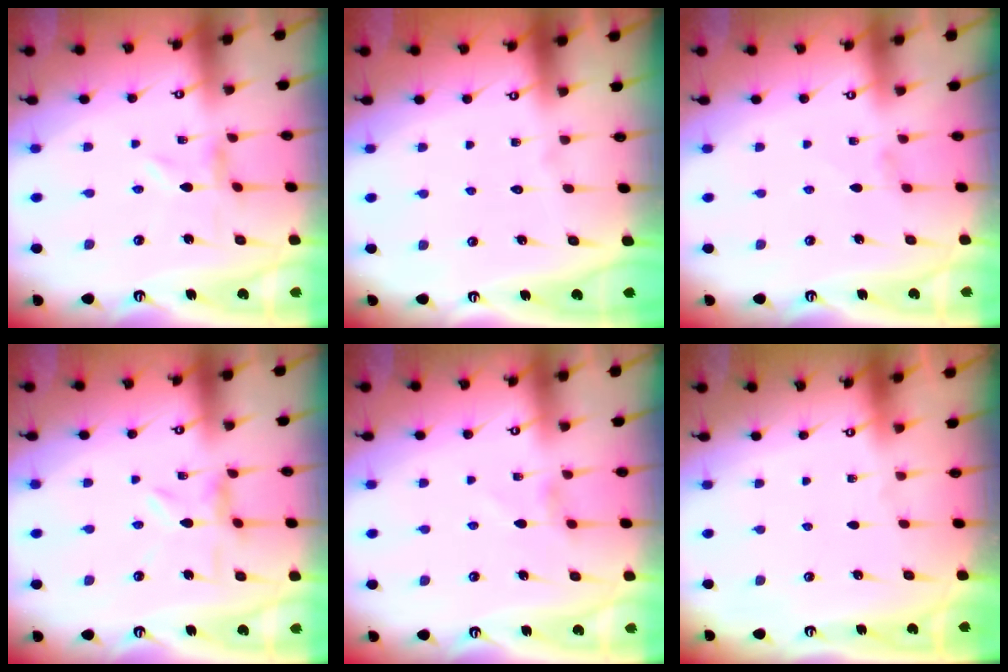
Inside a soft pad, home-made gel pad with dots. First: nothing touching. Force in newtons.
{"total": 1.6, "press": 1.6, "slide": 0.1}
{"total": 0.5, "press": 0.4, "slide": 0.2}
{"total": 2.8, "press": 2.8, "slide": 0.3}
{"total": 2.3, "press": 2.3, "slide": 0.3}
{"total": 0.0}